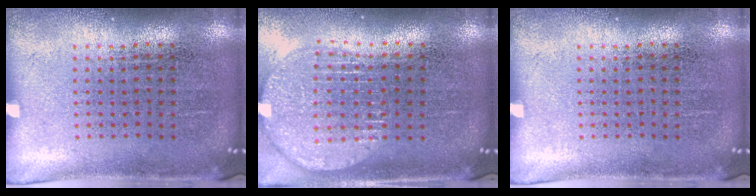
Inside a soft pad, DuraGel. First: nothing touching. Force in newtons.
{"total": 1.9, "press": 1.6, "slide": 1.0}
{"total": 0.0}